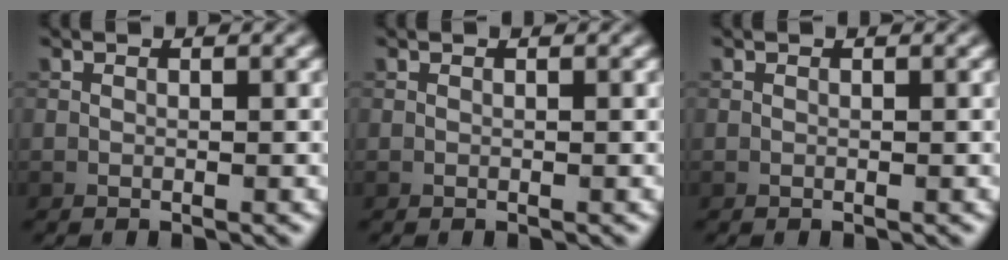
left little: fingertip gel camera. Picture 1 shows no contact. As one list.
[{"total": 0.0}, {"total": 0.0}]